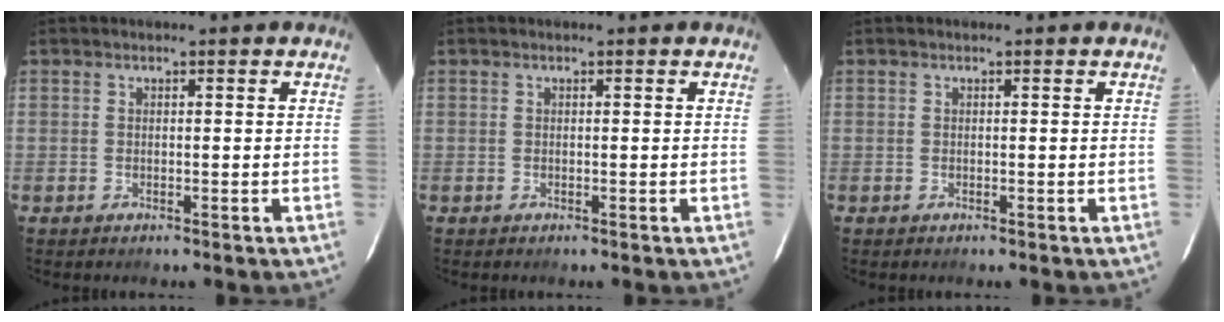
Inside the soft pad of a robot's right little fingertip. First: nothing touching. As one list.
[{"total": 0.0}, {"total": 0.0}]